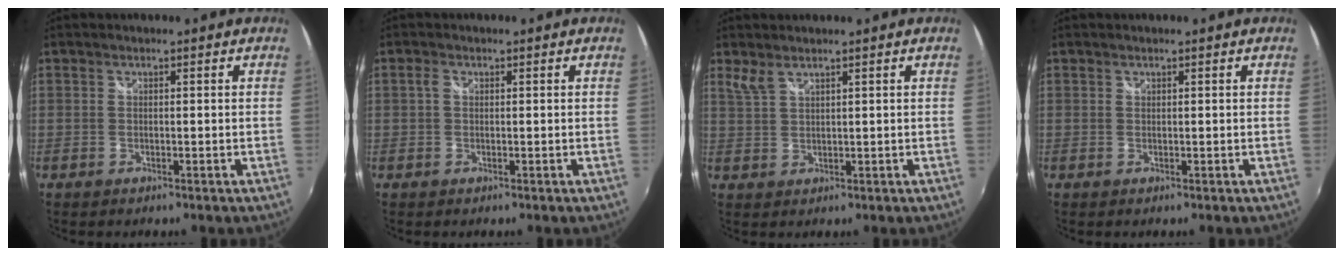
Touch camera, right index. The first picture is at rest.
{"total": 0.9, "force": [0.1, 0.7, 0.6], "torque": [-0.013, 0.003, -0.002]}
{"total": 2.3, "force": [1.8, 0.5, 1.3], "torque": [-0.028, 0.000, 0.038]}
{"total": 0.0}